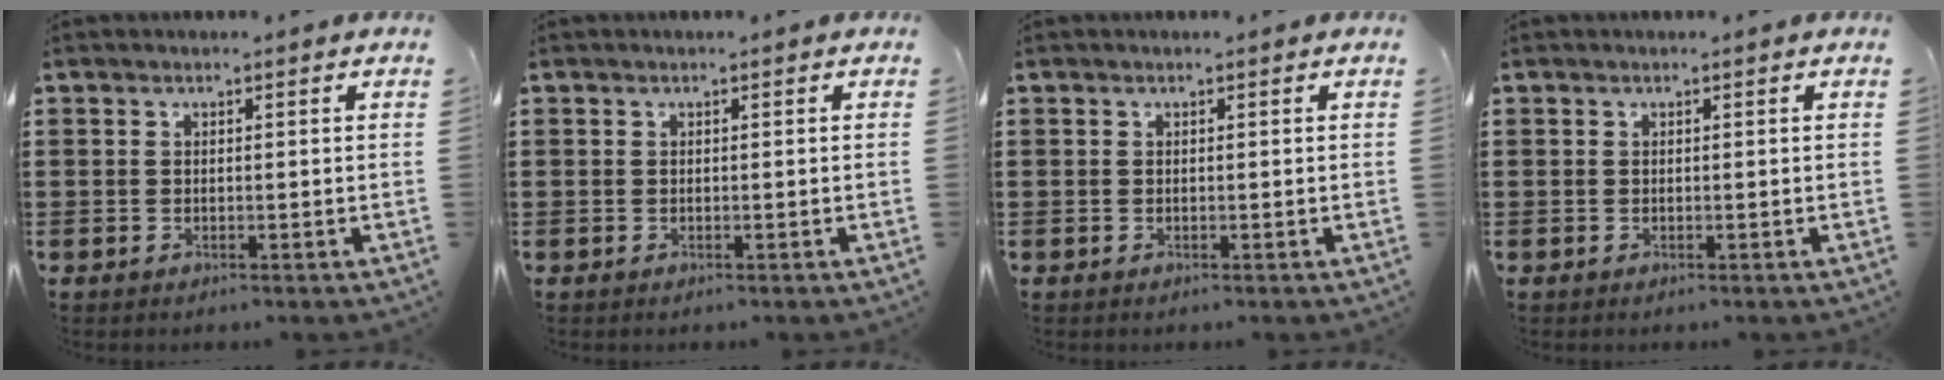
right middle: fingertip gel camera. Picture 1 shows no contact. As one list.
[{"total": 0.0}, {"total": 0.0}, {"total": 0.0}]